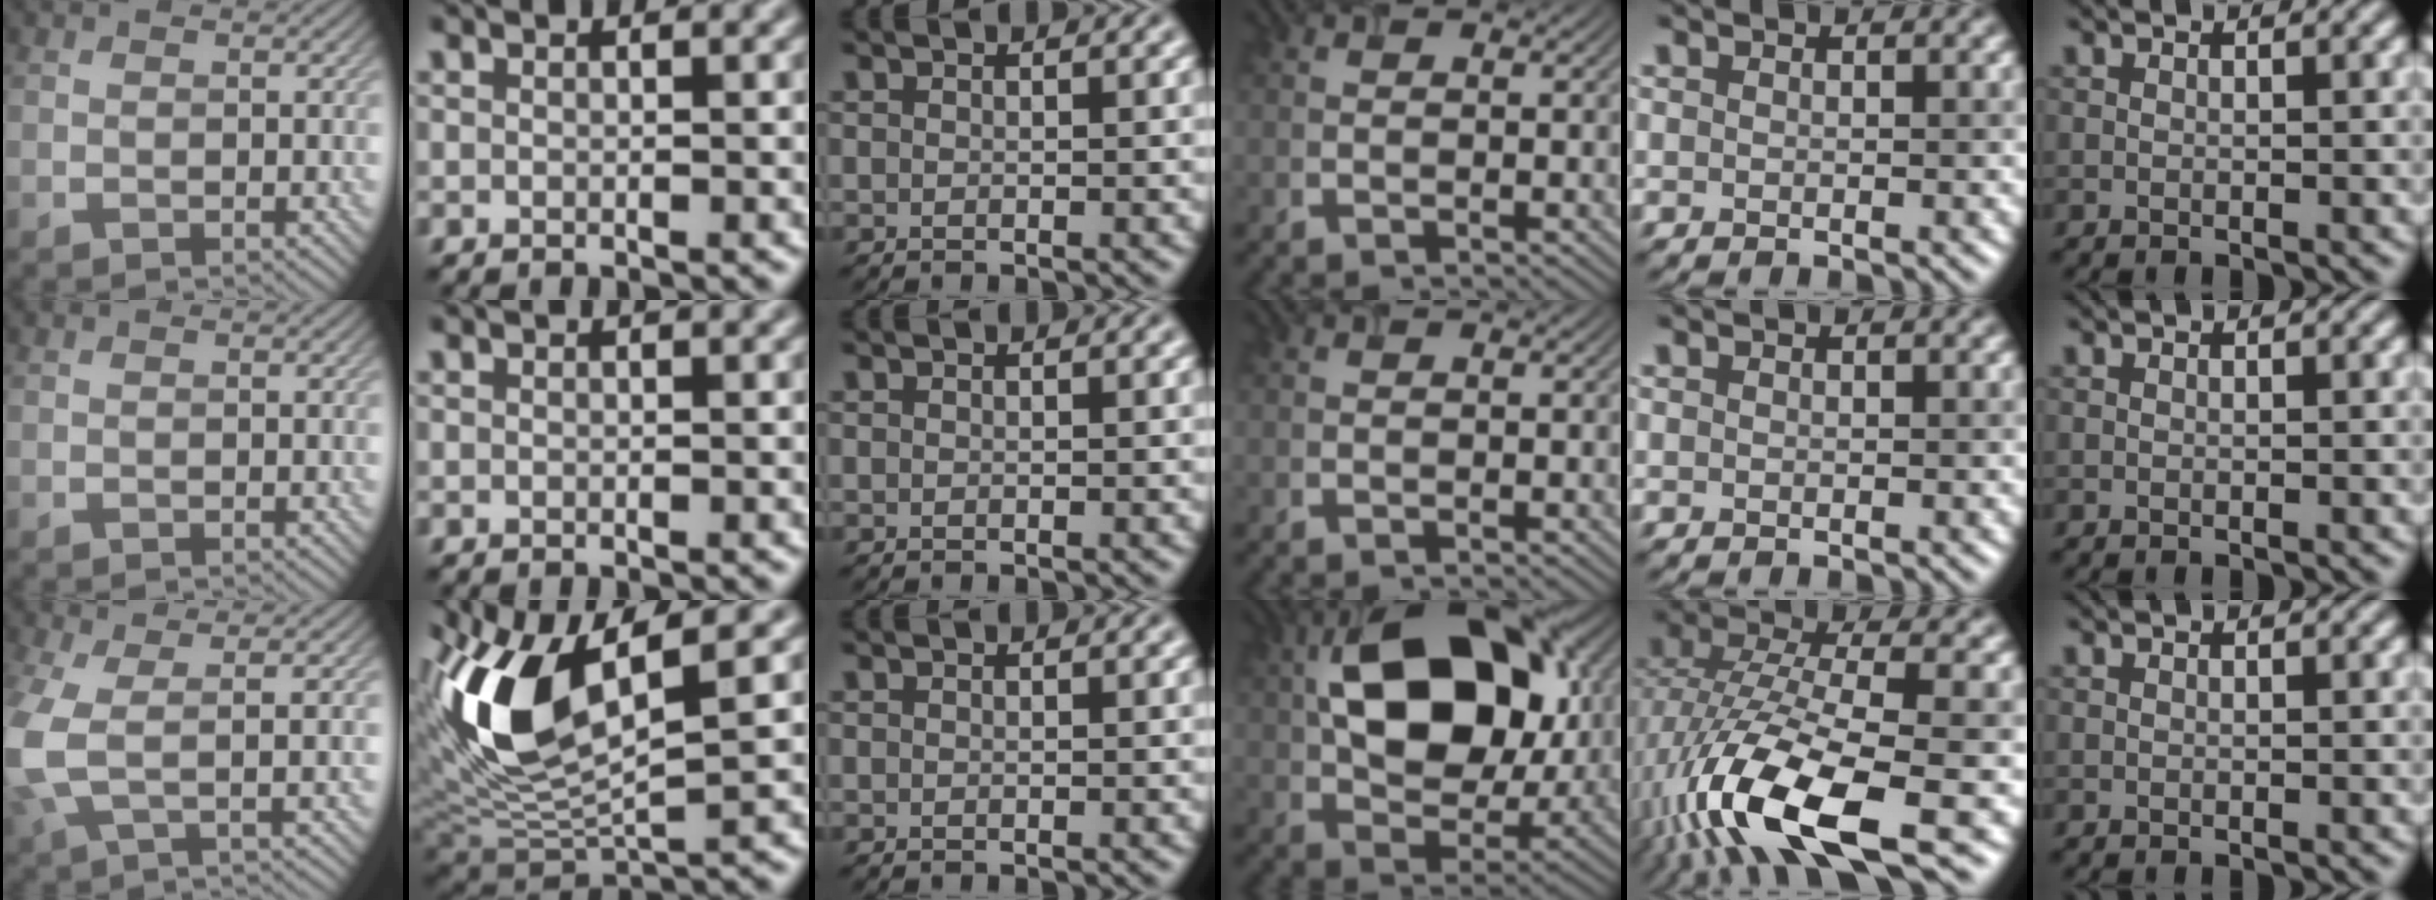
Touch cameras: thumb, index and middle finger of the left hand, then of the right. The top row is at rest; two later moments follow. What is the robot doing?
{"motion": "extract", "object": "airpods case & airpods"}